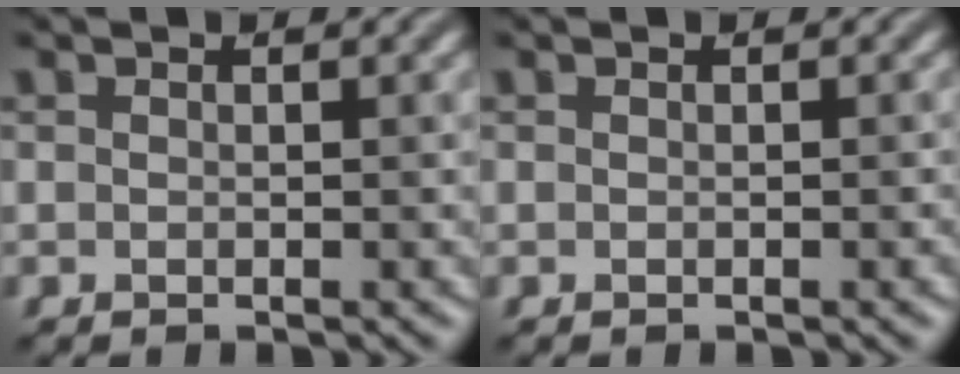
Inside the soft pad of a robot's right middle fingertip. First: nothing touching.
{"total": 0.6, "force": [-0.2, 0.1, 0.6], "torque": [-0.006, 0.001, -0.001]}